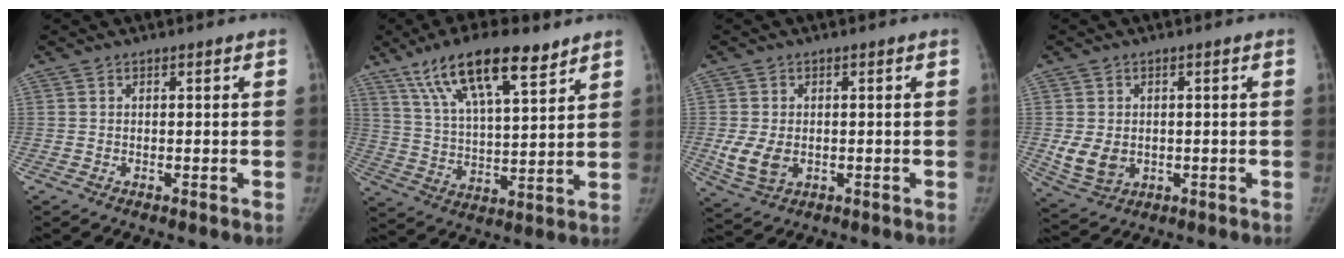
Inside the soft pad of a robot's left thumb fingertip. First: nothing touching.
{"total": 16.9, "force": [10.8, 5.4, 11.8], "torque": [-0.187, -0.033, 0.198]}
{"total": 6.2, "force": [-0.7, 4.3, 4.3], "torque": [-0.084, -0.012, -0.004]}
{"total": 6.5, "force": [-0.4, 5.1, 4.1], "torque": [-0.064, -0.011, 0.007]}